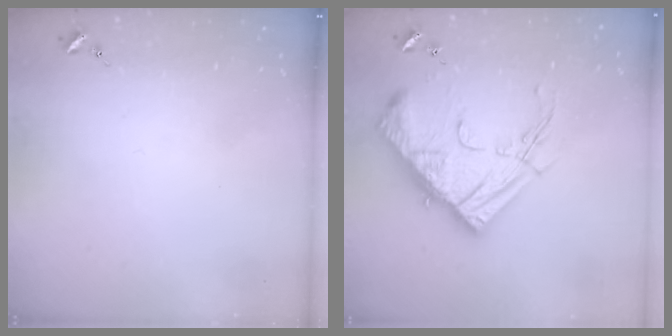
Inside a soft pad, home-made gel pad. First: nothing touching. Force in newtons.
{"total": 19.9, "press": 19.8, "slide": 2.0}